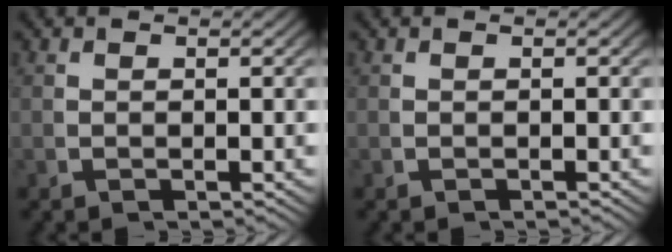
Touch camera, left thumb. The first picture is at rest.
{"total": 0.0}